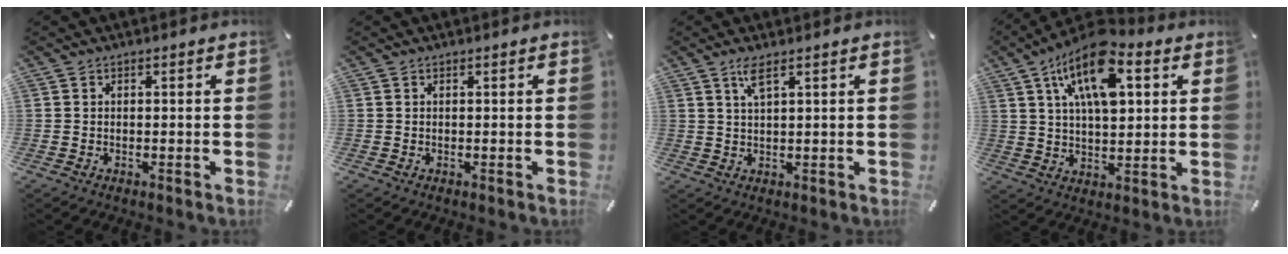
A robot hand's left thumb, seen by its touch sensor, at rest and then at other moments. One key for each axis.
{"total": 0.0}
{"total": 3.4, "fx": 2.1, "fy": 0.4, "fz": 2.7, "tx": -0.059, "ty": 0.002, "tz": 0.036}
{"total": 15.7, "fx": 7.0, "fy": 7.9, "fz": 11.6, "tx": -0.205, "ty": -0.015, "tz": 0.116}